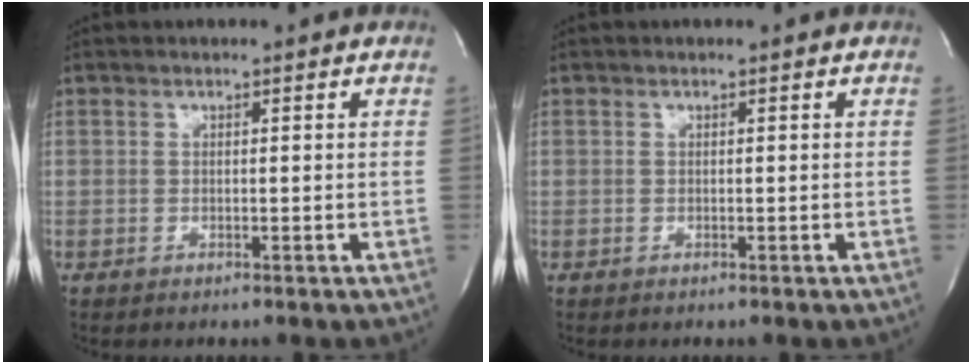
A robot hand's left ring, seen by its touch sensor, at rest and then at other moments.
{"total": 0.0}